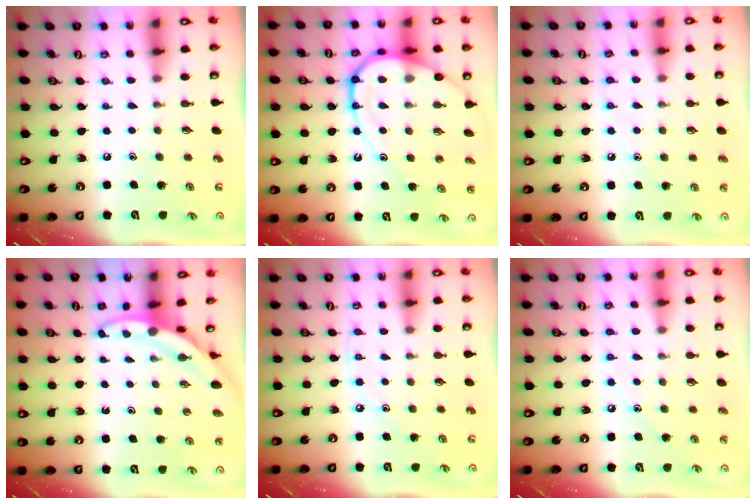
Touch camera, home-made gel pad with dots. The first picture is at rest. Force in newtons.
{"total": 14.9, "press": 14.8, "slide": 1.2}
{"total": 6.7, "press": 6.5, "slide": 1.3}
{"total": 4.0, "press": 4.0, "slide": 0.2}
{"total": 4.2, "press": 4.1, "slide": 0.6}
{"total": 4.3, "press": 4.3, "slide": 0.5}